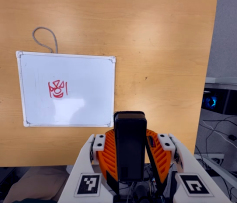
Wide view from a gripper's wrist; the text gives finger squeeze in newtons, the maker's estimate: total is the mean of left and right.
{"total": 6.5, "left": 5.2, "right": 7.7}